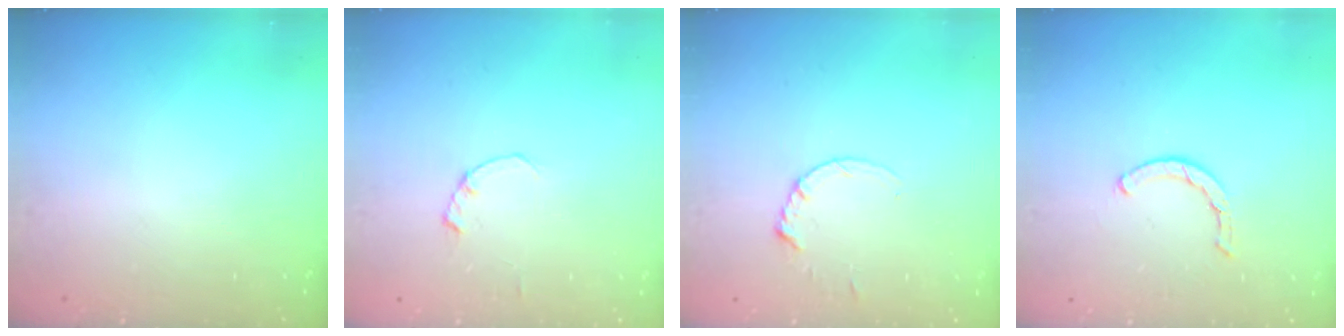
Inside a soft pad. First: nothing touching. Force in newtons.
{"total": 0.0}
{"total": 1.8, "press": 1.7, "slide": 0.2}
{"total": 2.0, "press": 2.0, "slide": 0.2}